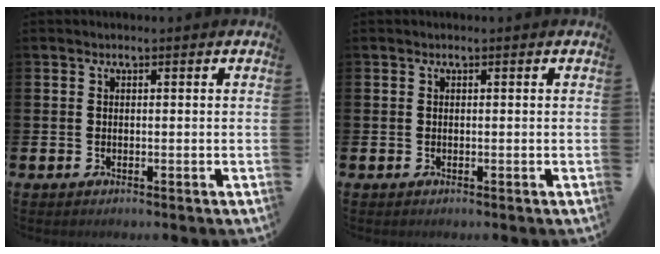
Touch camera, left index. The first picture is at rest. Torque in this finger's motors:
{"motor_torque": [0.00, 0.00, 0.00, -0.01]}